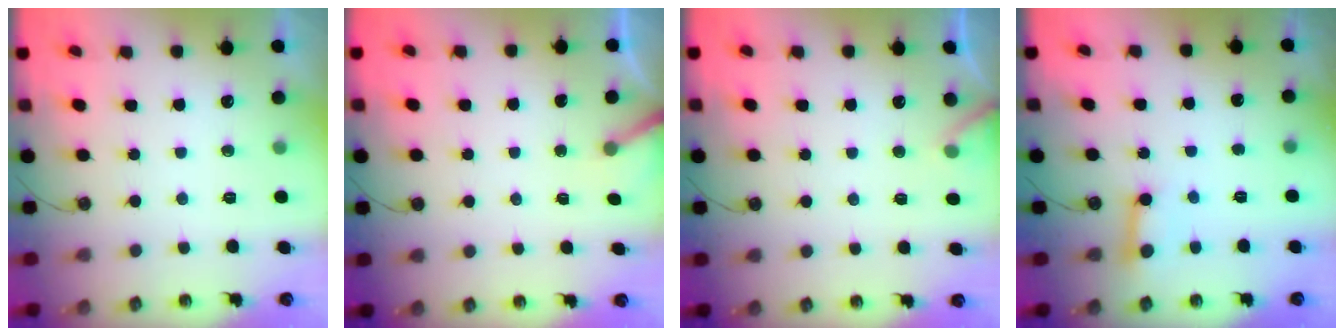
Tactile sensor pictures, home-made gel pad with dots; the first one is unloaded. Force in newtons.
{"total": 3.8, "press": 3.8, "slide": 0.2}
{"total": 6.6, "press": 6.6, "slide": 0.3}
{"total": 4.8, "press": 4.8, "slide": 0.4}